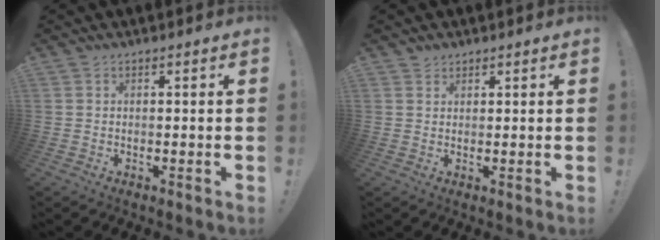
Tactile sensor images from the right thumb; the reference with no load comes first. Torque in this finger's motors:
{"motor_torque": [0.00, 0.00, 0.03, -0.03, 0.00]}